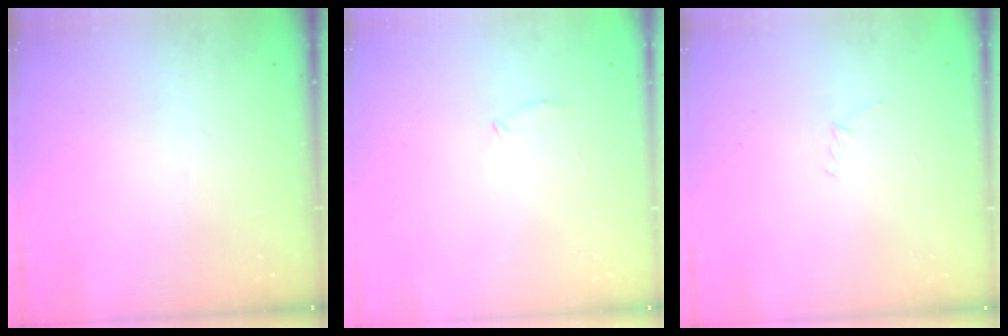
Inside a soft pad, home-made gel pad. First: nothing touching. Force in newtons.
{"total": 4.7, "press": 4.5, "slide": 1.3}
{"total": 2.9, "press": 2.8, "slide": 0.8}